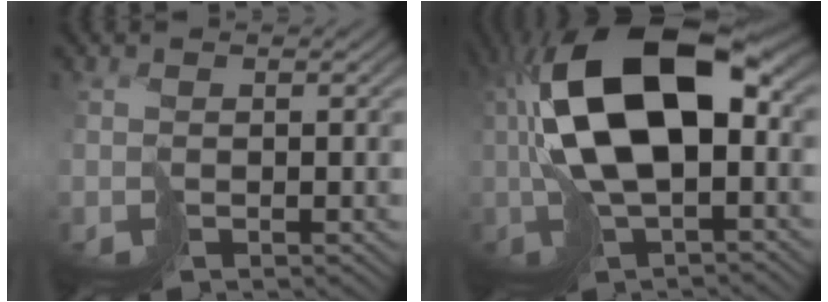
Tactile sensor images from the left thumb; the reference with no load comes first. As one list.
[{"total": 15.6, "force": [0.9, 7.2, 13.8], "torque": [-0.277, 0.011, 0.010]}]